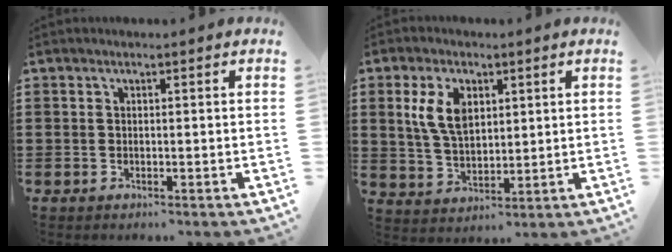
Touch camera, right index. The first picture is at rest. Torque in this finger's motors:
{"motor_torque": [1.21, 0.14, 0.72, 0.19]}